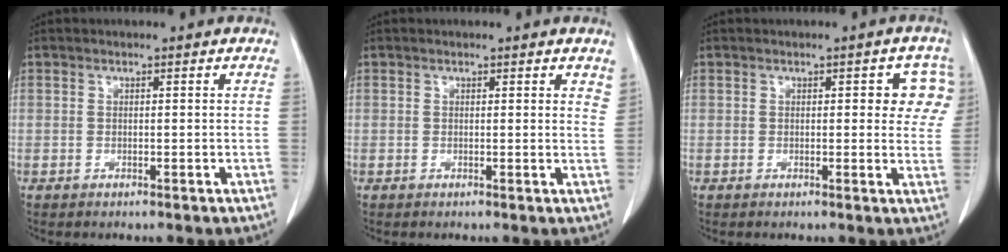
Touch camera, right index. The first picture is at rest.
{"total": 2.0, "force": [1.6, 0.6, 0.9], "torque": [-0.004, -0.003, 0.007]}
{"total": 5.7, "force": [1.8, 2.5, 4.8], "torque": [-0.031, 0.011, 0.012]}